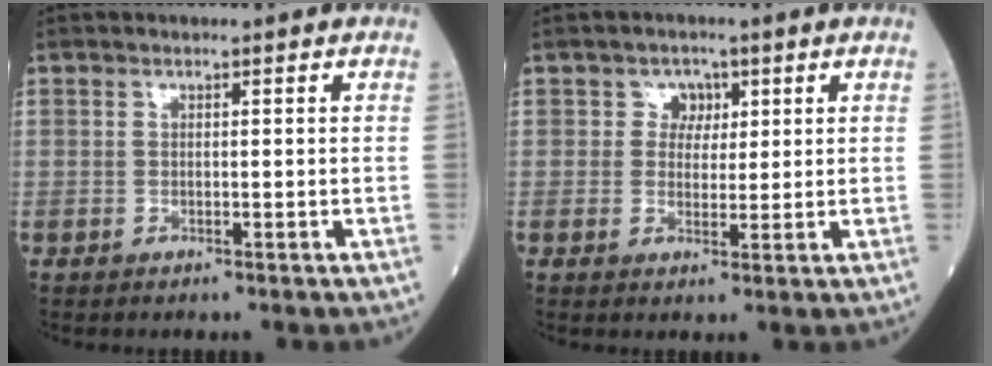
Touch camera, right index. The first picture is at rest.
{"total": 2.8, "force": [1.1, 2.4, 0.8], "torque": [-0.003, 0.002, 0.010]}